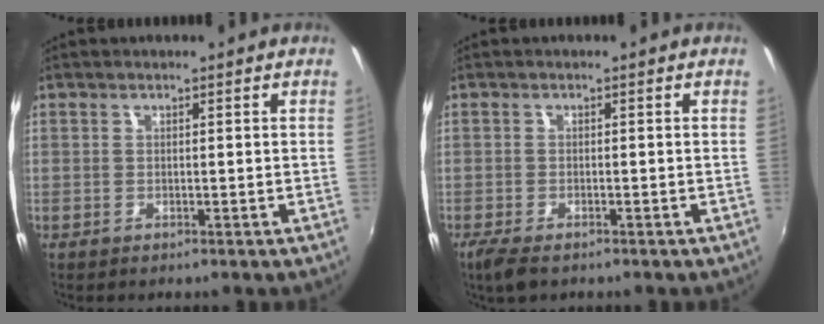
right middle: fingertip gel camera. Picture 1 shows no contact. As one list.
[{"total": 3.9, "force": [-2.8, 1.2, 2.5], "torque": [-0.056, -0.018, -0.049]}]